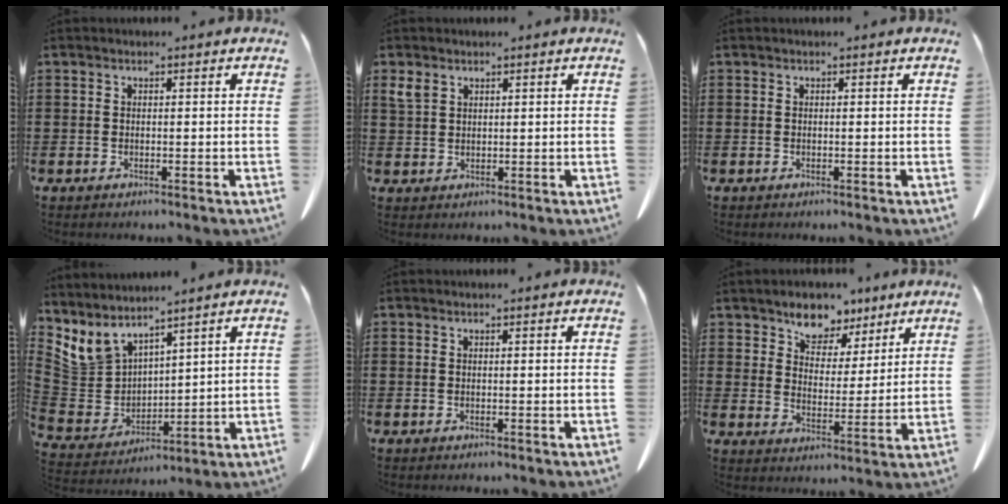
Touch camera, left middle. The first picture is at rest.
{"total": 2.4, "force": [1.6, 1.4, 1.1], "torque": [-0.028, 0.003, 0.032]}
{"total": 0.0}
{"total": 6.4, "force": [5.2, 3.7, 0.7], "torque": [-0.058, -0.034, 0.102]}
{"total": 0.0}
{"total": 6.6, "force": [5.6, 3.4, 1.1], "torque": [-0.046, -0.025, 0.101]}